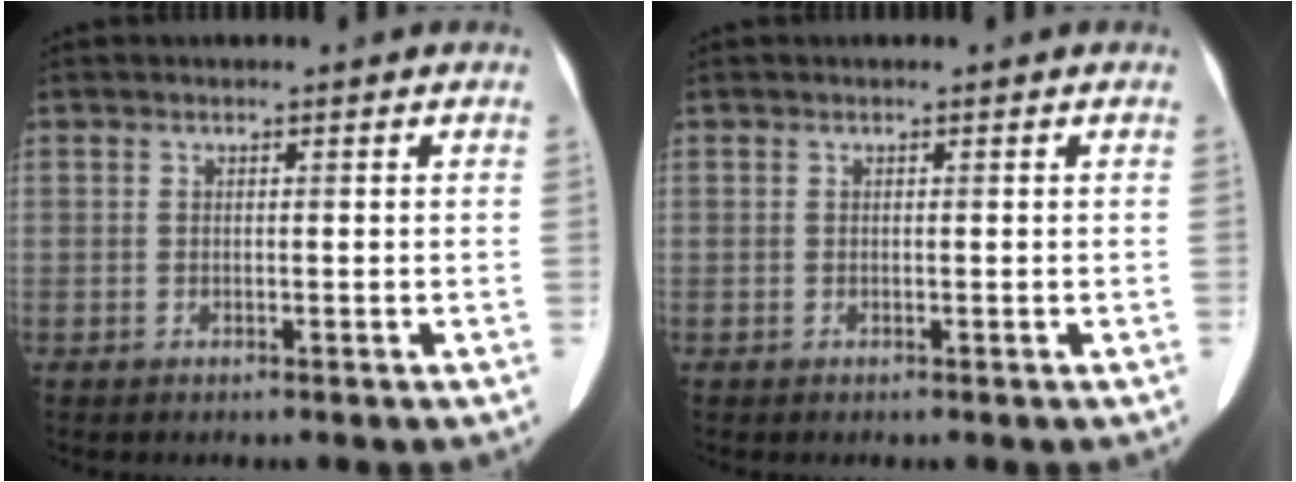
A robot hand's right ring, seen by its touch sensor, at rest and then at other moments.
{"total": 0.0}